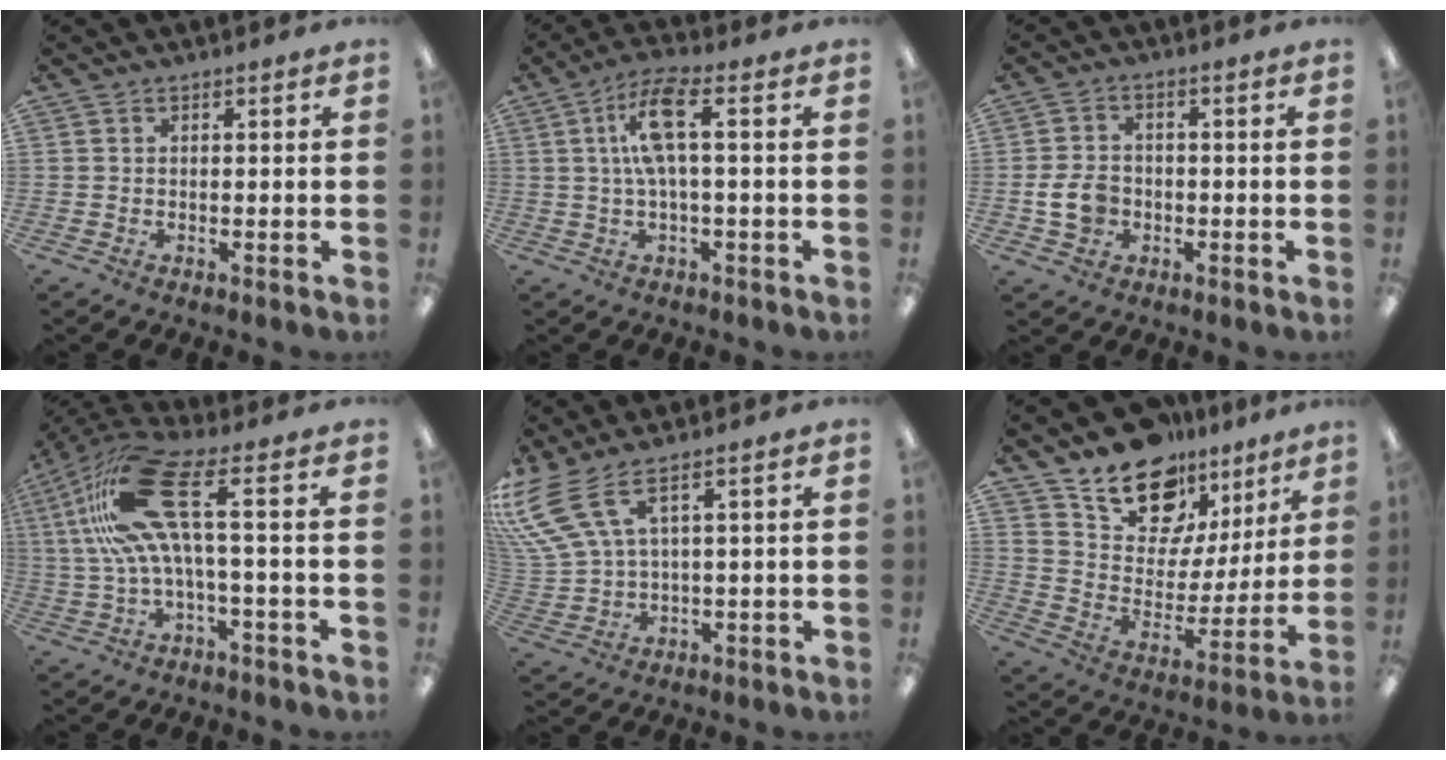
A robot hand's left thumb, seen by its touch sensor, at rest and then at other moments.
{"total": 9.9, "force": [2.0, 2.9, 9.3], "torque": [-0.173, 0.004, 0.031]}
{"total": 6.7, "force": [-1.3, 5.0, 4.3], "torque": [-0.092, 0.009, -0.024]}
{"total": 18.9, "force": [4.4, 5.3, 17.6], "torque": [-0.370, -0.013, 0.066]}
{"total": 10.1, "force": [6.0, 3.7, 7.2], "torque": [-0.172, -0.030, 0.113]}
{"total": 16.8, "force": [12.4, 9.6, 5.9], "torque": [-0.111, -0.084, 0.230]}